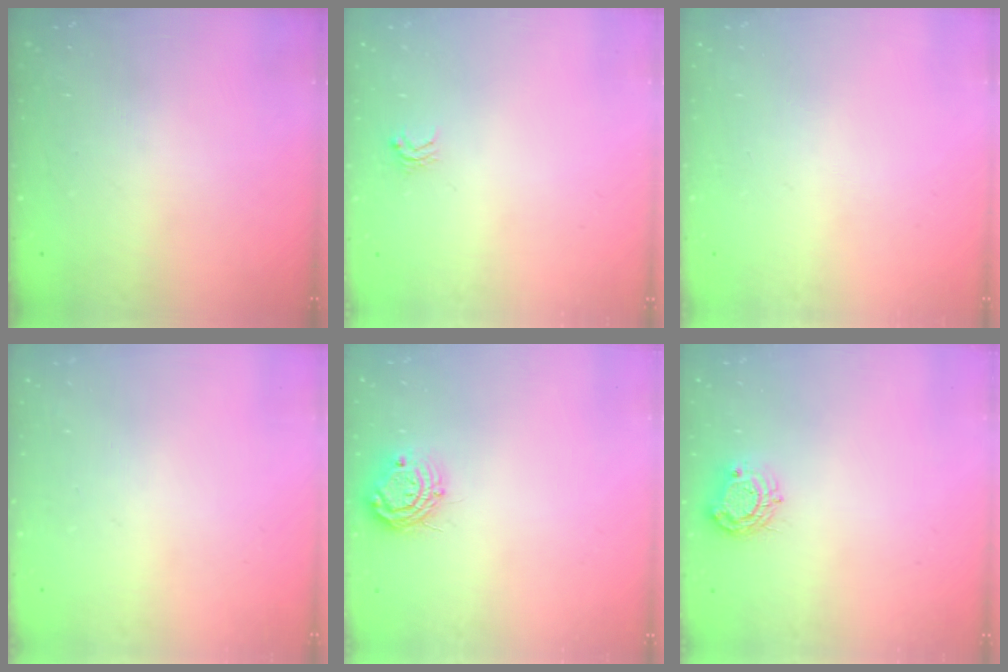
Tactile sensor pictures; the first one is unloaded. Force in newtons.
{"total": 3.0, "press": 3.0, "slide": 0.5}
{"total": 0.0}
{"total": 0.0}
{"total": 8.6, "press": 8.6, "slide": 0.6}
{"total": 6.9, "press": 6.9, "slide": 0.3}